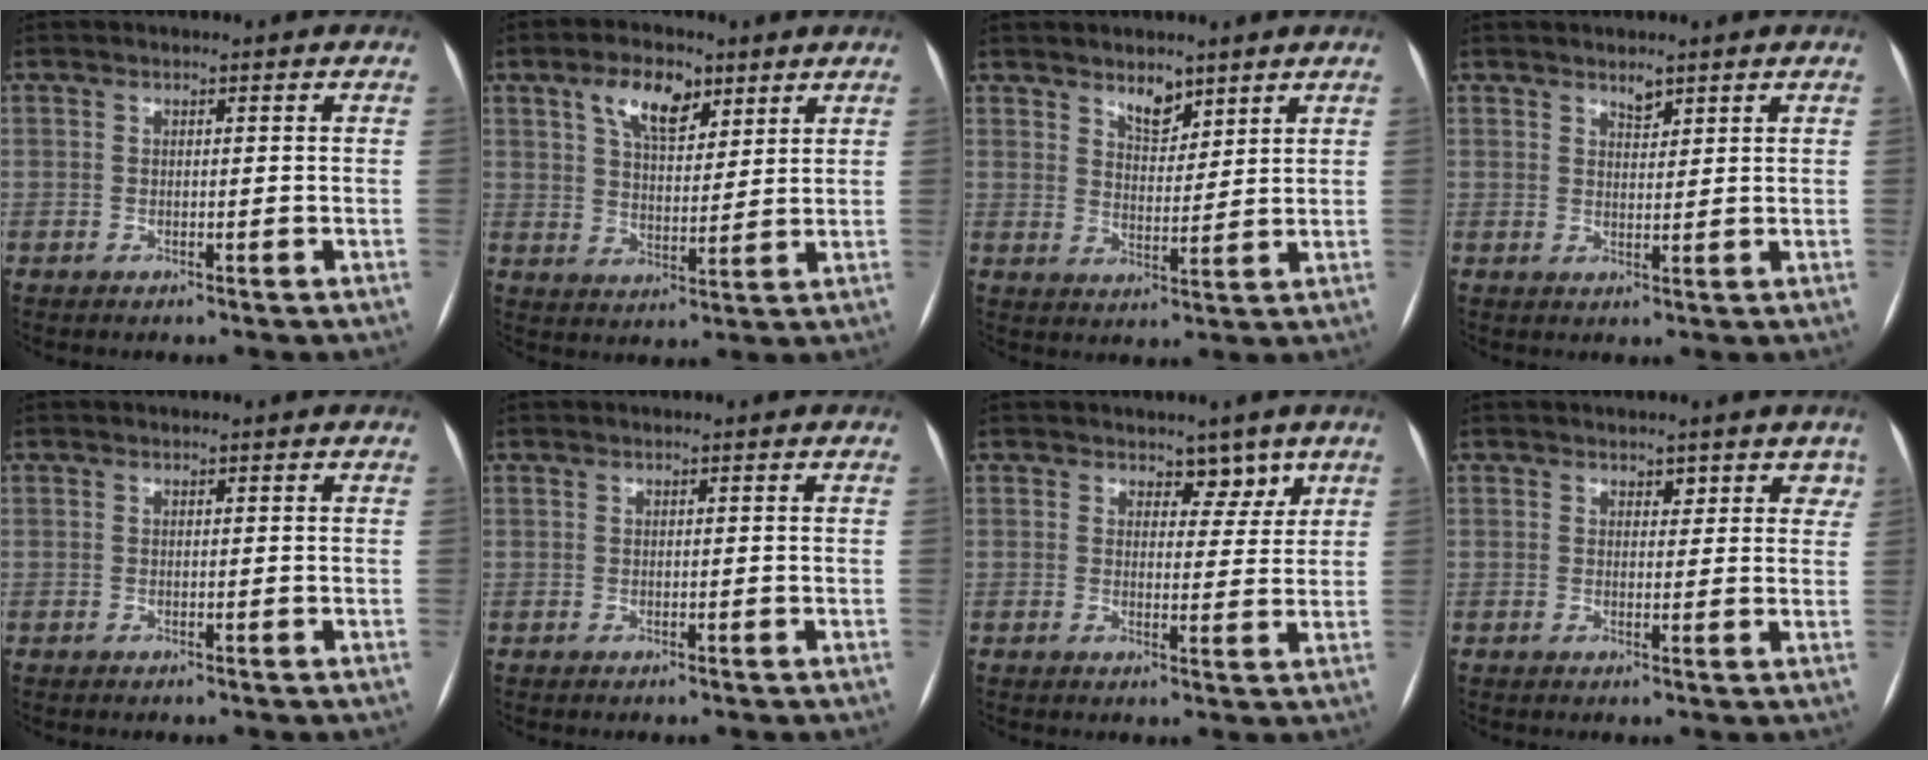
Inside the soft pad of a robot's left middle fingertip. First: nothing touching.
{"total": 8.1, "force": [4.6, 3.8, 5.4], "torque": [-0.099, 0.014, 0.083]}
{"total": 4.3, "force": [3.3, 1.9, 1.9], "torque": [-0.031, -0.005, 0.061]}
{"total": 1.8, "force": [1.5, 0.6, 0.8], "torque": [-0.013, -0.002, 0.026]}
{"total": 0.0}
{"total": 0.0}
{"total": 3.6, "force": [2.6, 2.1, 1.2], "torque": [-0.001, -0.003, 0.037]}
{"total": 3.3, "force": [2.4, 2.0, 1.1], "torque": [0.015, 0.005, 0.027]}